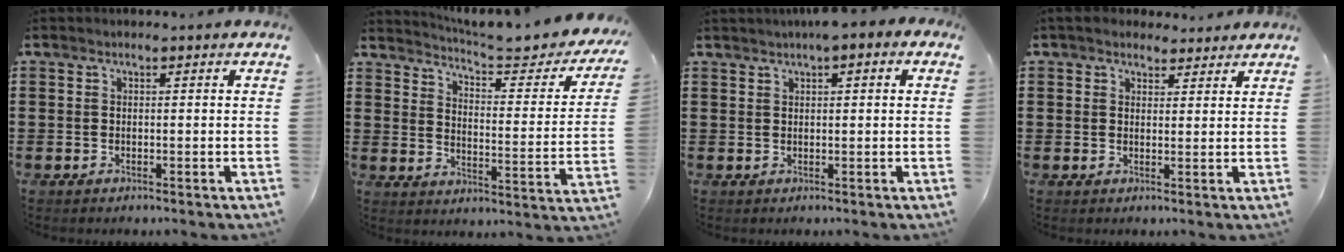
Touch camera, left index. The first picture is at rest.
{"total": 5.0, "force": [4.6, 0.0, 1.9], "torque": [-0.046, -0.042, 0.069]}
{"total": 2.0, "force": [1.2, 0.3, 1.6], "torque": [-0.032, 0.003, 0.021]}
{"total": 3.3, "force": [2.9, 1.5, 0.4], "torque": [-0.011, -0.004, 0.054]}